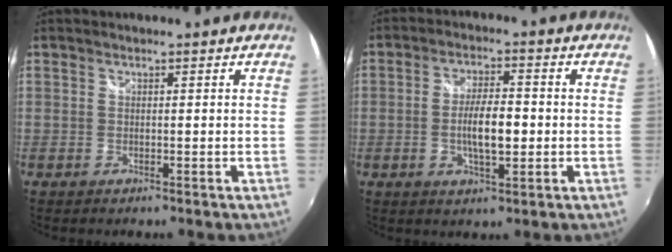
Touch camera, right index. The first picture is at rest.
{"total": 7.5, "force": [-1.1, 2.4, 7.0], "torque": [-0.130, 0.000, -0.017]}